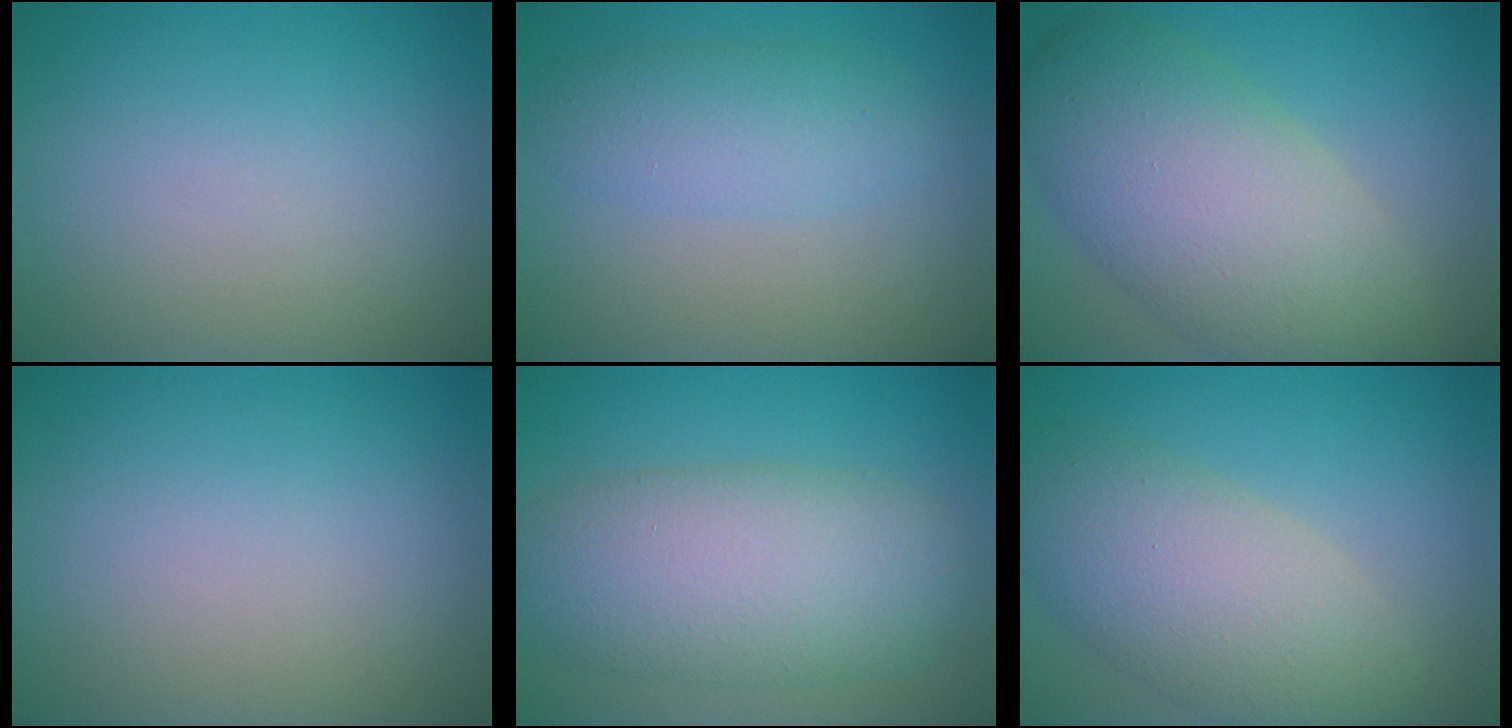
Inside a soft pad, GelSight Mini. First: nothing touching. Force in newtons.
{"total": 3.2, "press": 3.2, "slide": 0.1}
{"total": 10.1, "press": 10.0, "slide": 0.9}
{"total": 0.0}
{"total": 8.3, "press": 8.3, "slide": 0.3}
{"total": 7.1, "press": 7.1, "slide": 0.4}